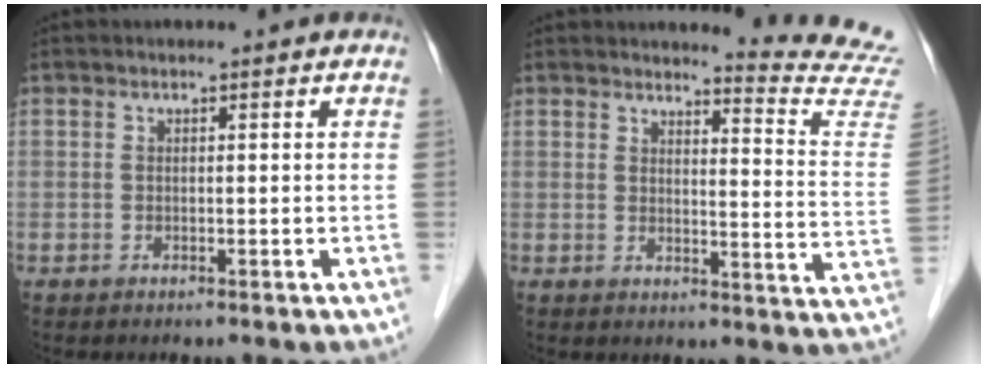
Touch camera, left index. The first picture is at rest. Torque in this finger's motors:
{"motor_torque": [0.49, -1.65, 0.21, 0.03]}